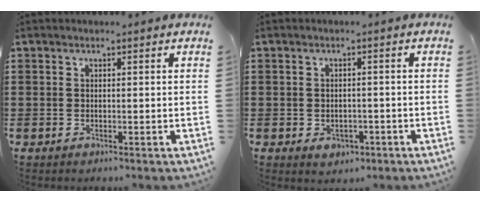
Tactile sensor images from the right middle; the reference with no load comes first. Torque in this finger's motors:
{"motor_torque": [1.53, 0.14, 0.08, 0.06]}